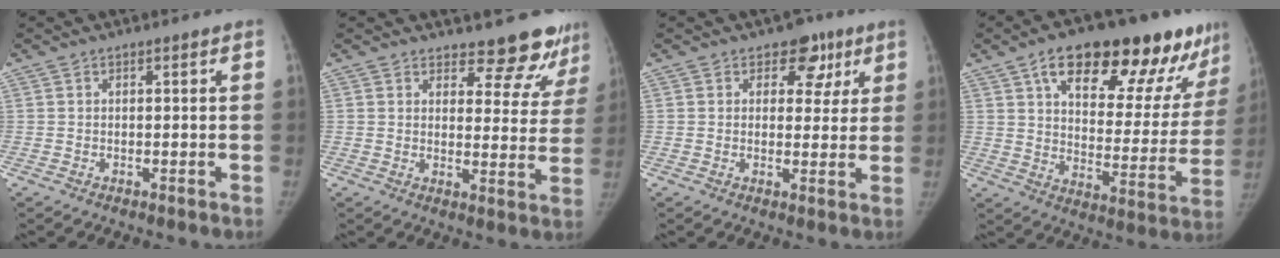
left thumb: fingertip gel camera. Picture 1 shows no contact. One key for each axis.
{"total": 11.0, "fx": 10.2, "fy": 3.7, "fz": 2.1, "tx": 0.020, "ty": -0.079, "tz": 0.109}
{"total": 6.3, "fx": 3.2, "fy": 4.6, "fz": 3.0, "tx": 0.006, "ty": -0.008, "tz": 0.037}
{"total": 26.4, "fx": 15.7, "fy": 10.6, "fz": 18.4, "tx": -0.216, "ty": -0.030, "tz": 0.233}